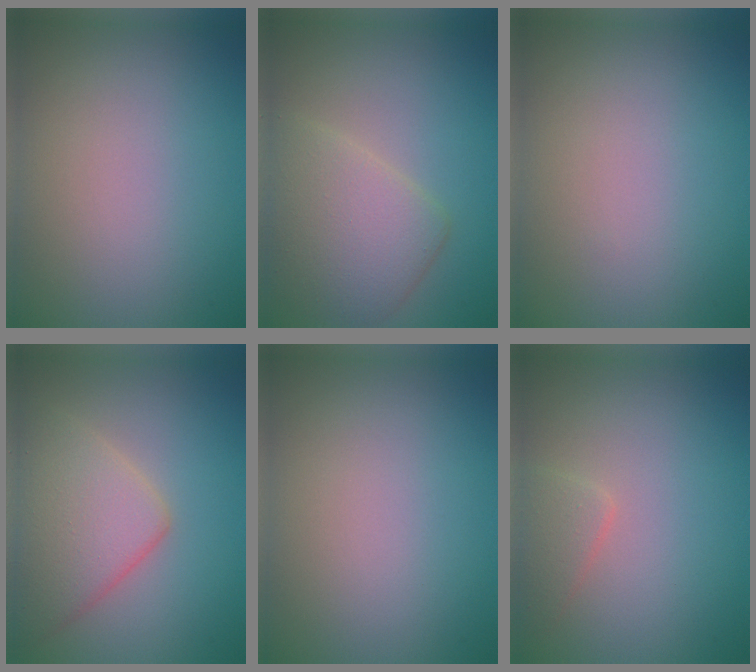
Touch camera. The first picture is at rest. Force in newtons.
{"total": 4.8, "press": 4.8, "slide": 0.3}
{"total": 0.0}
{"total": 5.9, "press": 5.8, "slide": 0.3}
{"total": 0.0}
{"total": 1.6, "press": 1.6, "slide": 0.0}